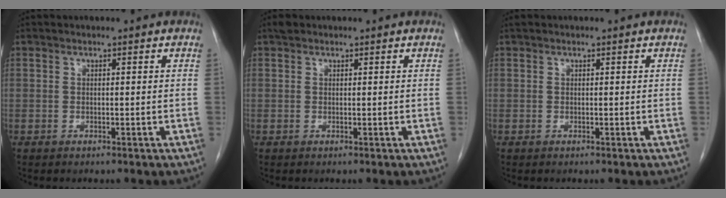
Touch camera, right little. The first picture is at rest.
{"total": 0.9, "force": [0.7, 0.5, 0.2], "torque": [-0.003, 0.010, 0.010]}
{"total": 0.0}